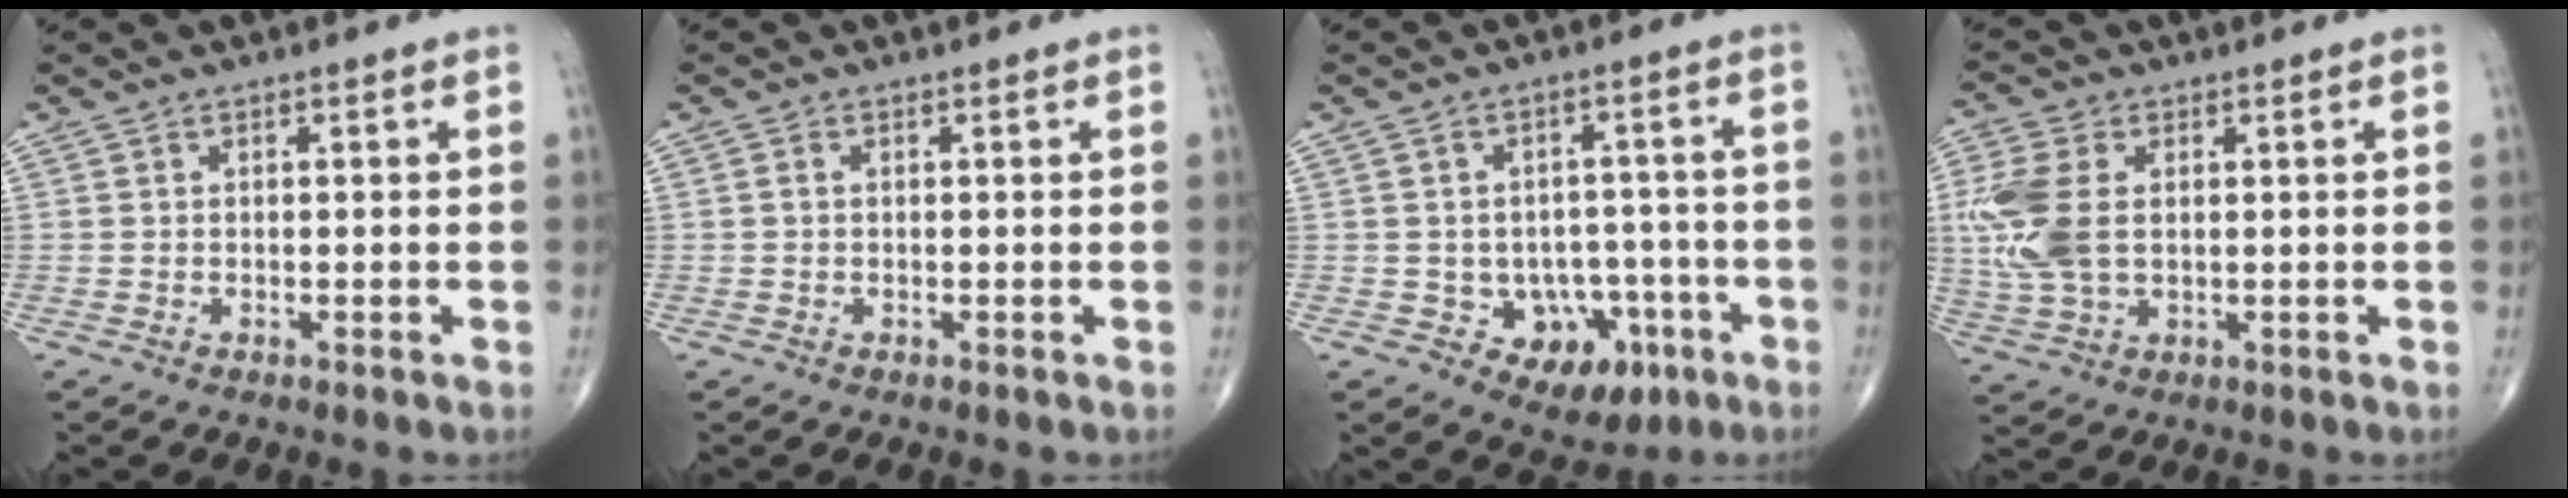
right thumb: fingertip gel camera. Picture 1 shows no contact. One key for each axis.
{"total": 0.7, "fx": 0.0, "fy": 0.5, "fz": 0.5, "tx": -0.010, "ty": 0.001, "tz": 0.000}
{"total": 10.1, "fx": -3.7, "fy": 7.8, "fz": 5.2, "tx": -0.026, "ty": 0.031, "tz": -0.037}
{"total": 10.9, "fx": 1.1, "fy": 6.8, "fz": 8.4, "tx": -0.209, "ty": 0.003, "tz": 0.026}